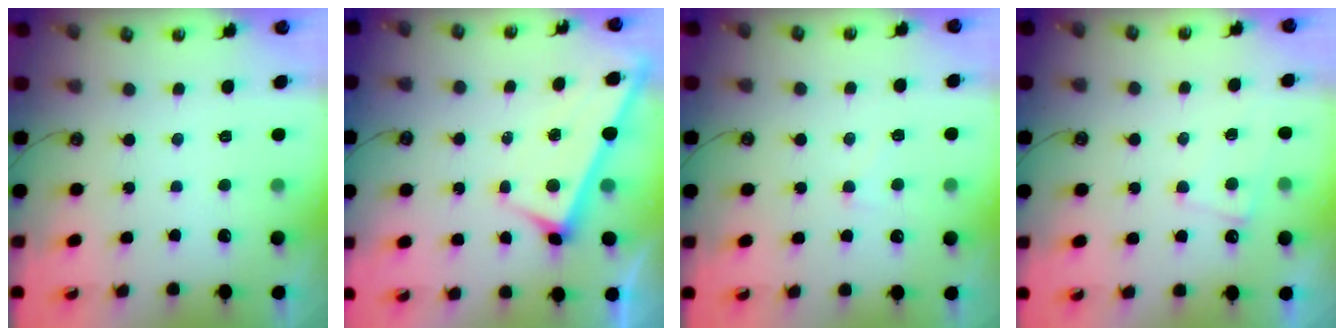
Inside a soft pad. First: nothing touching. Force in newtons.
{"total": 3.1, "press": 3.1, "slide": 0.0}
{"total": 1.1, "press": 1.0, "slide": 0.5}
{"total": 1.0, "press": 0.7, "slide": 0.7}